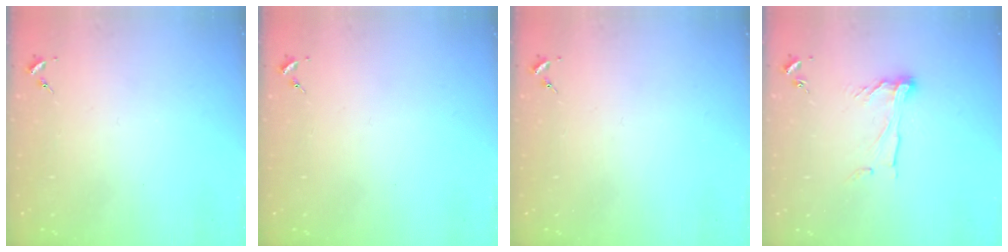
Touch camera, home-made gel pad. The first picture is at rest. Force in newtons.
{"total": 0.0}
{"total": 0.0}
{"total": 9.0, "press": 9.0, "slide": 0.3}